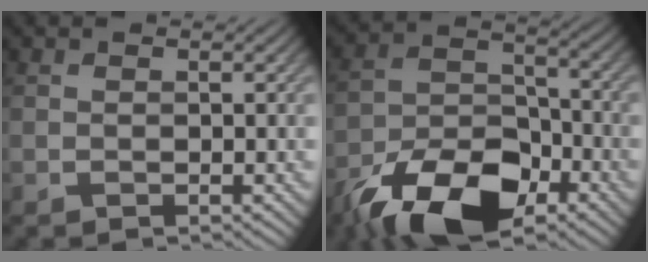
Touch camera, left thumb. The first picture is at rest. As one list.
[{"total": 13.5, "force": [-8.8, 6.4, 8.0], "torque": [-0.159, -0.009, -0.171]}]